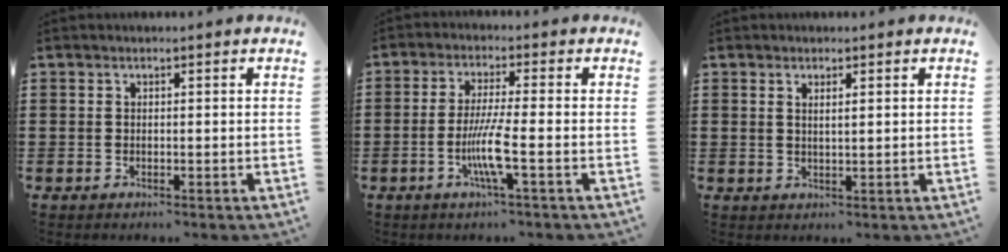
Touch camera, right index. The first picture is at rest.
{"total": 6.7, "force": [-2.1, 0.3, 6.4], "torque": [-0.135, -0.019, -0.046]}
{"total": 1.1, "force": [0.6, 0.3, 0.9], "torque": [-0.018, 0.002, 0.009]}